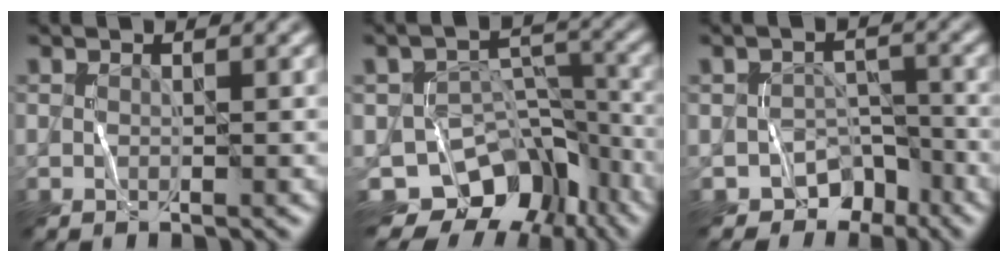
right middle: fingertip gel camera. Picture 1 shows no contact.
{"total": 10.8, "force": [-7.9, 6.4, 3.5], "torque": [-0.032, 0.003, -0.111]}
{"total": 5.2, "force": [-4.1, 3.1, 0.7], "torque": [0.016, -0.003, -0.056]}